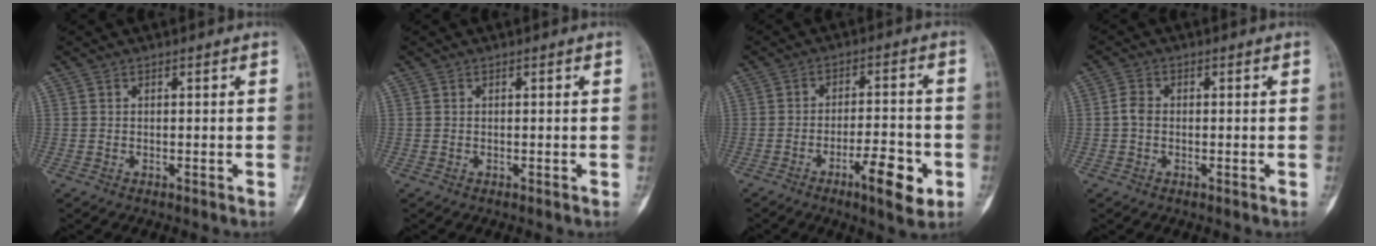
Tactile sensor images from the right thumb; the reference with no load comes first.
{"total": 0.0}
{"total": 9.7, "force": [-4.3, 2.8, 8.2], "torque": [-0.121, 0.020, -0.064]}
{"total": 2.3, "force": [-0.3, 1.7, 1.6], "torque": [-0.028, 0.005, -0.011]}